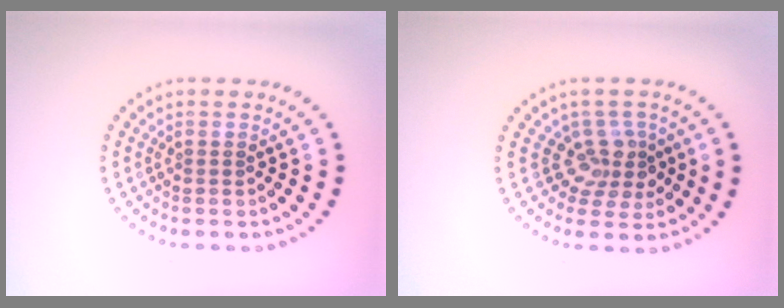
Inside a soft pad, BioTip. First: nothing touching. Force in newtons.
{"total": 2.9, "press": 2.2, "slide": 1.8}